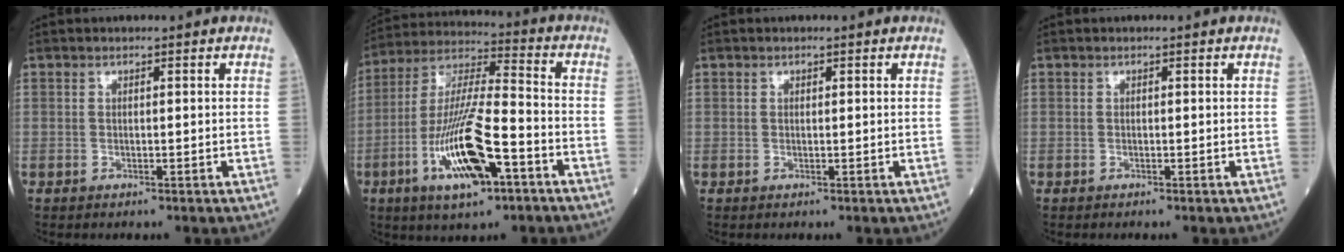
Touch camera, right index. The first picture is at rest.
{"total": 16.0, "force": [-6.4, 3.3, 14.3], "torque": [-0.288, -0.010, -0.110]}
{"total": 0.0}
{"total": 0.0}